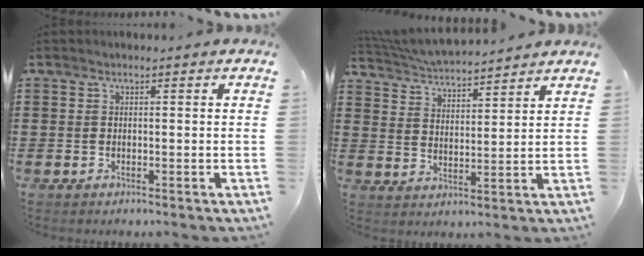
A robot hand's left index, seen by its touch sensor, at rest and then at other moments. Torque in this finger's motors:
{"motor_torque": [0.29, -0.43, 0.37, 0.12]}